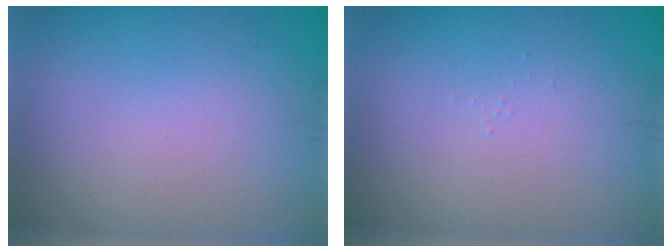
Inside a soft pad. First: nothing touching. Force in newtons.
{"total": 0.0}